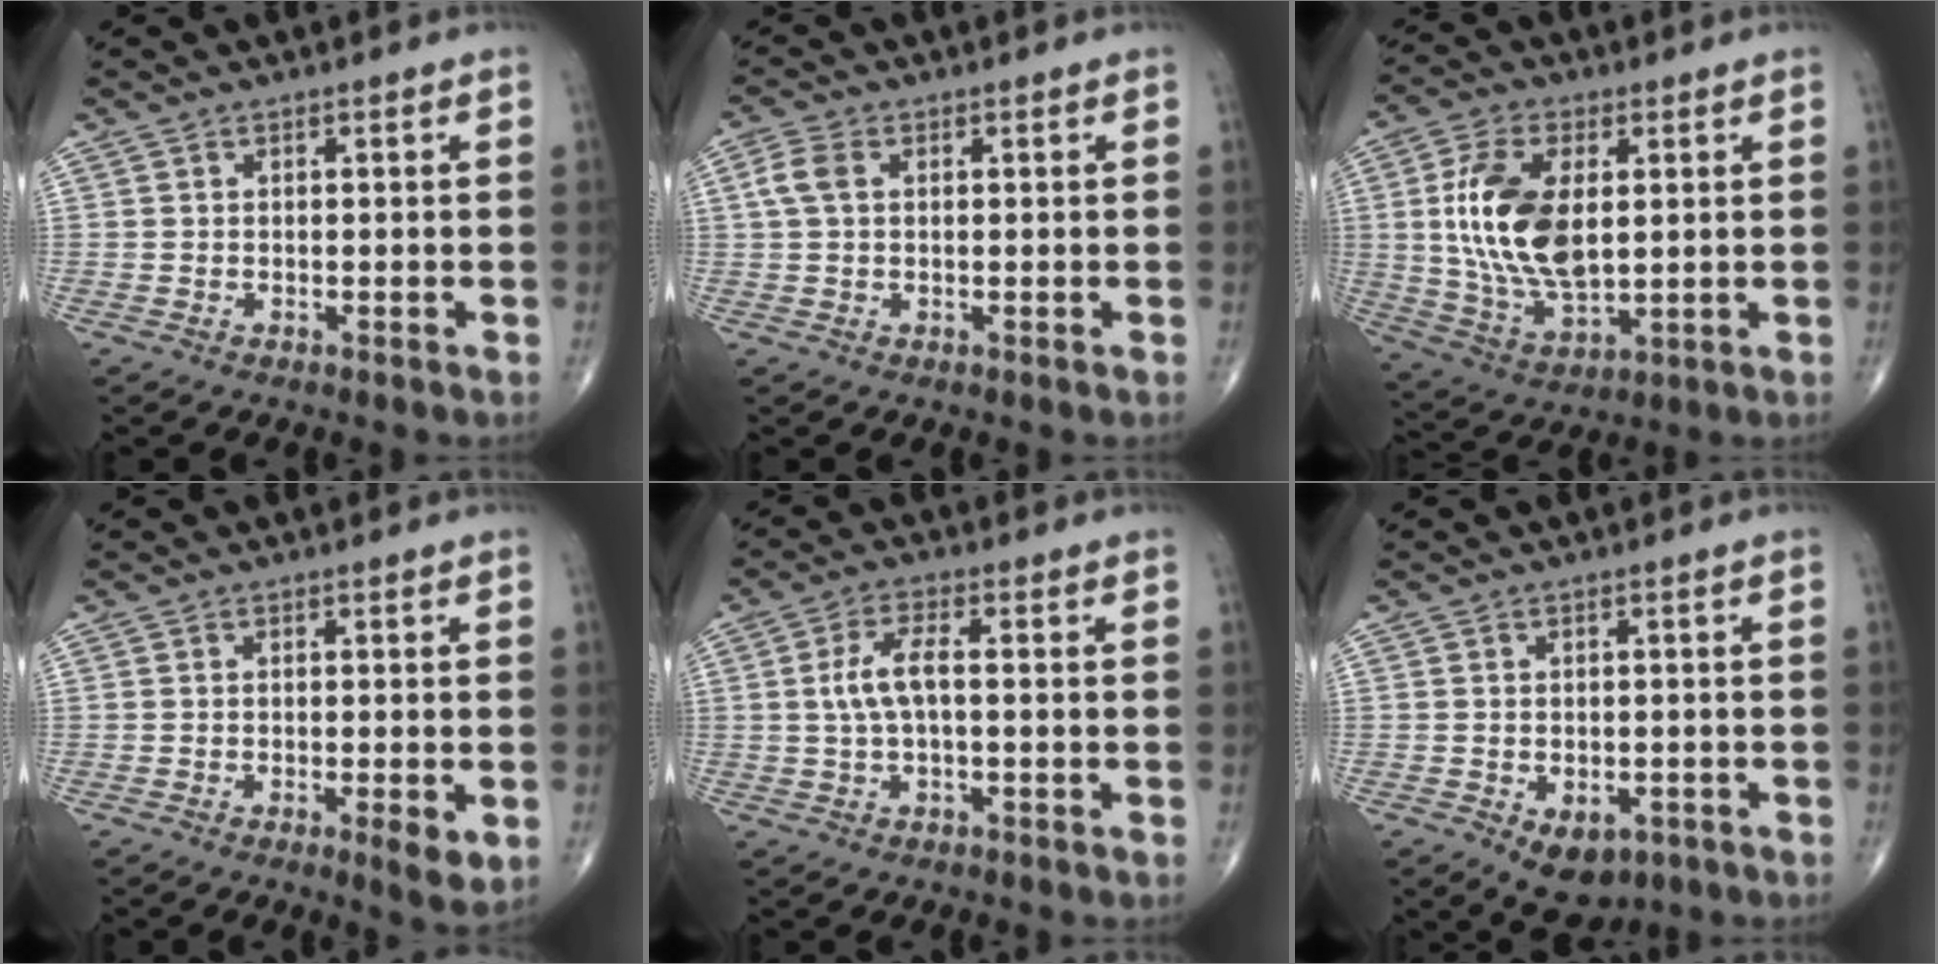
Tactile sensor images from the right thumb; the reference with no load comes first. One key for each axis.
{"total": 3.7, "fx": 0.8, "fy": 2.4, "fz": 2.7, "tx": -0.069, "ty": 0.010, "tz": 0.013}
{"total": 16.2, "fx": 2.3, "fy": 8.6, "fz": 13.5, "tx": -0.259, "ty": -0.011, "tz": 0.051}
{"total": 3.8, "fx": -1.0, "fy": 0.8, "fz": 3.6, "tx": -0.056, "ty": -0.011, "tz": -0.018}
{"total": 5.5, "fx": 0.1, "fy": 2.0, "fz": 5.1, "tx": -0.118, "ty": 0.016, "tz": 0.000}
{"total": 6.7, "fx": -3.1, "fy": 4.3, "fz": 4.1, "tx": -0.045, "ty": 0.010, "tz": -0.033}